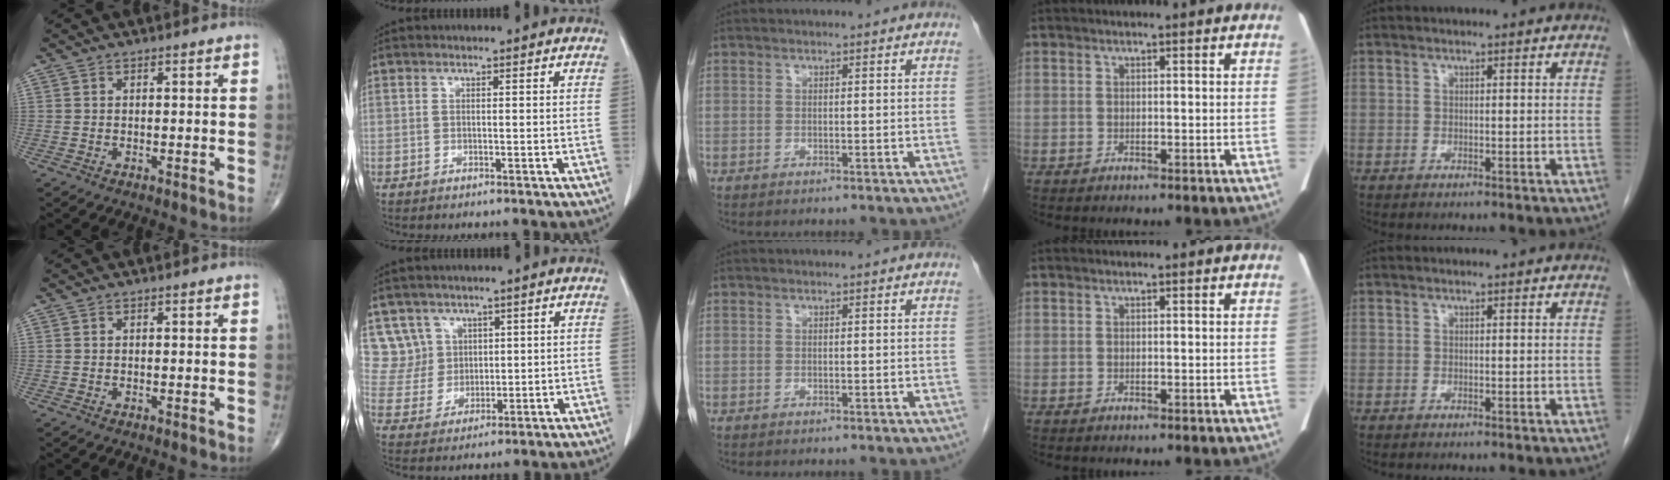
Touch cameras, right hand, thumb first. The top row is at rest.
{"index": {"total": 6.5, "force": [3.6, 5.4, -0.3], "torque": [0.009, 0.010, 0.083]}}